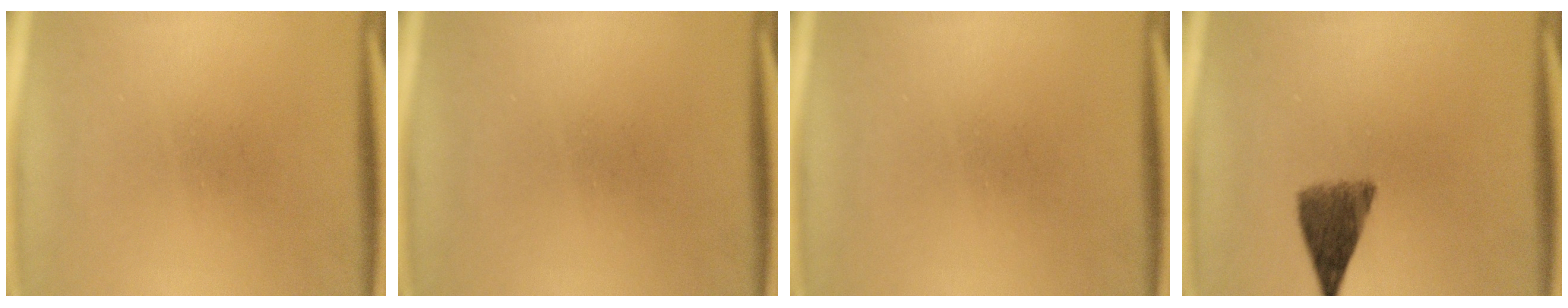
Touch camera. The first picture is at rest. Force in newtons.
{"total": 0.0}
{"total": 0.0}
{"total": 6.3}